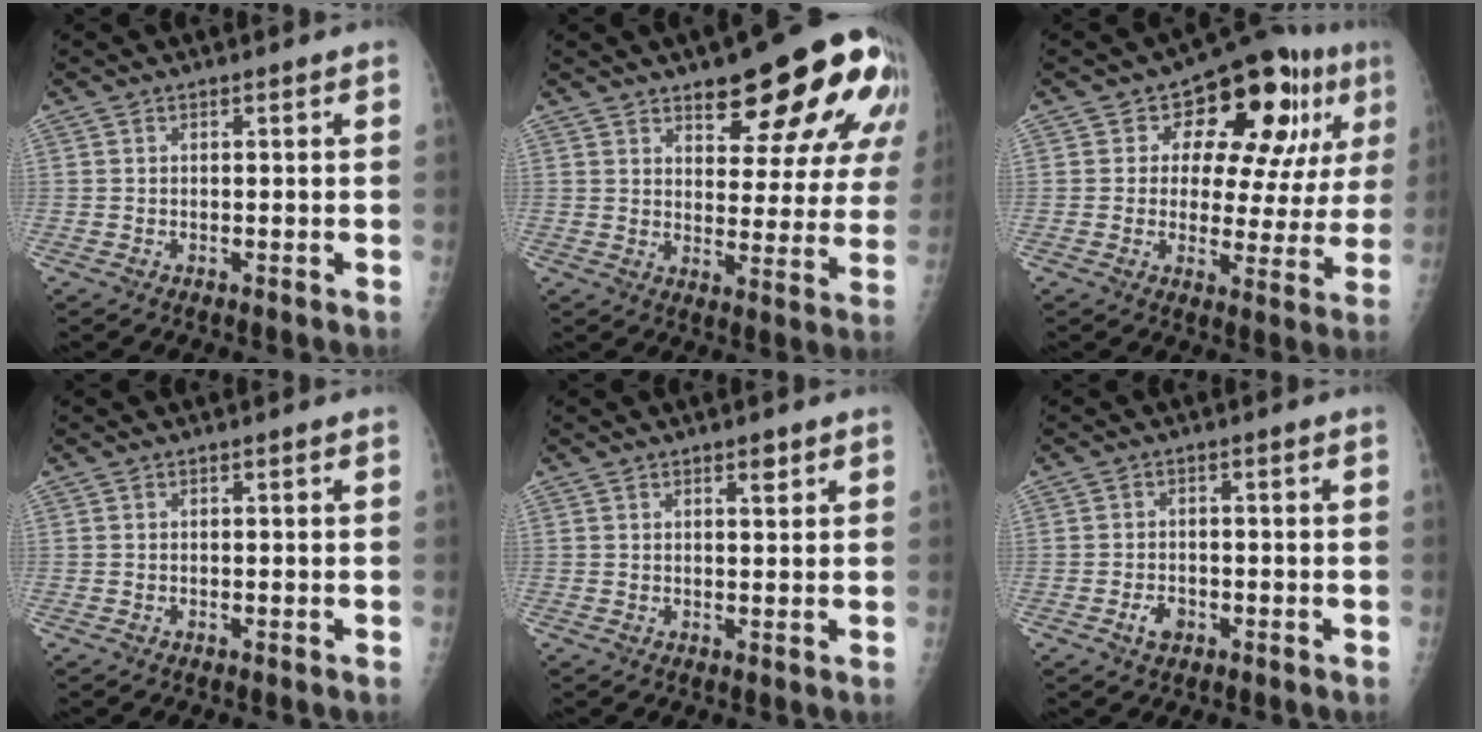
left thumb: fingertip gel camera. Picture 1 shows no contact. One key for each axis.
{"total": 19.8, "fx": 11.3, "fy": 7.6, "fz": 14.4, "tx": -0.146, "ty": -0.048, "tz": 0.145}
{"total": 16.4, "fx": 6.4, "fy": 8.9, "fz": 12.1, "tx": -0.110, "ty": -0.005, "tz": 0.082}
{"total": 0.0}
{"total": 2.1, "fx": 1.3, "fy": 0.8, "fz": 1.5, "tx": -0.015, "ty": -0.007, "tz": 0.019}
{"total": 2.9, "fx": -1.4, "fy": 1.9, "fz": 1.6, "tx": -0.022, "ty": 0.006, "tz": -0.021}